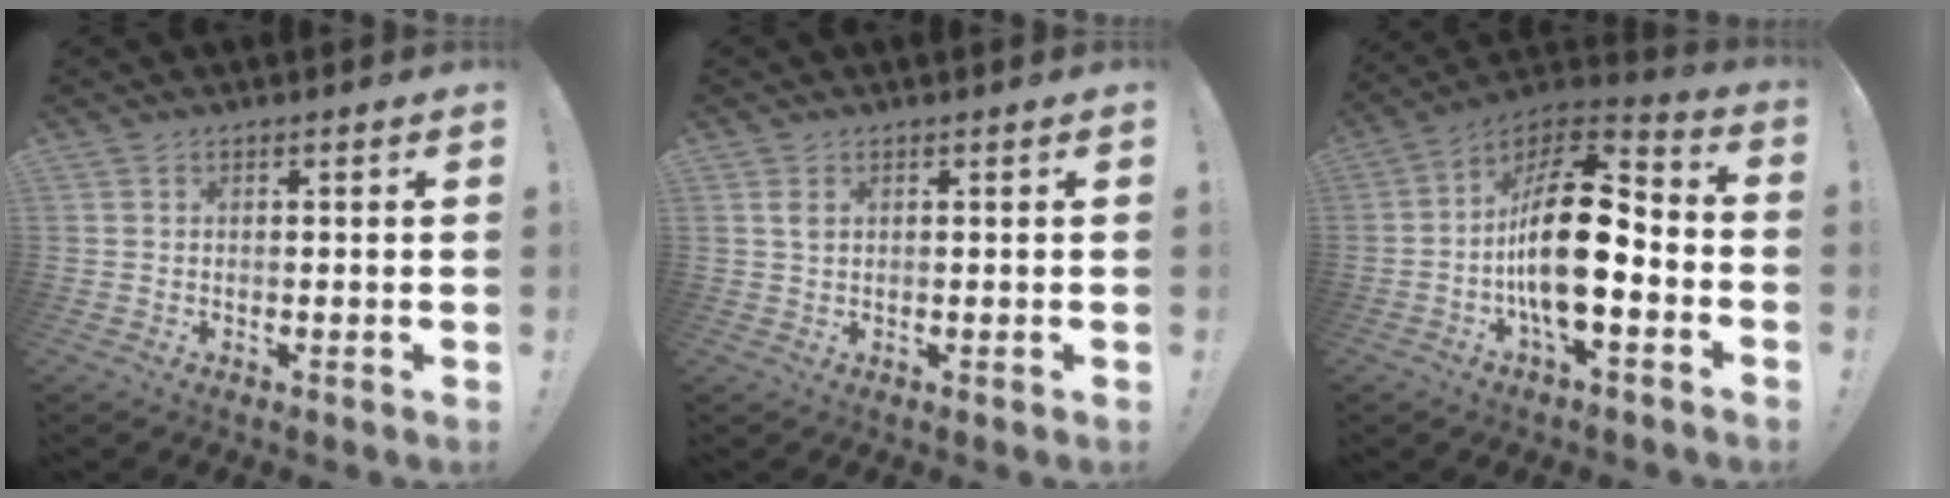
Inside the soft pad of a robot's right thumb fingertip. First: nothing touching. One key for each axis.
{"total": 1.7, "fx": 0.8, "fy": 0.9, "fz": 1.2, "tx": -0.024, "ty": 0.004, "tz": 0.012}
{"total": 20.6, "fx": -2.7, "fy": 8.9, "fz": 18.4, "tx": -0.326, "ty": 0.020, "tz": -0.042}